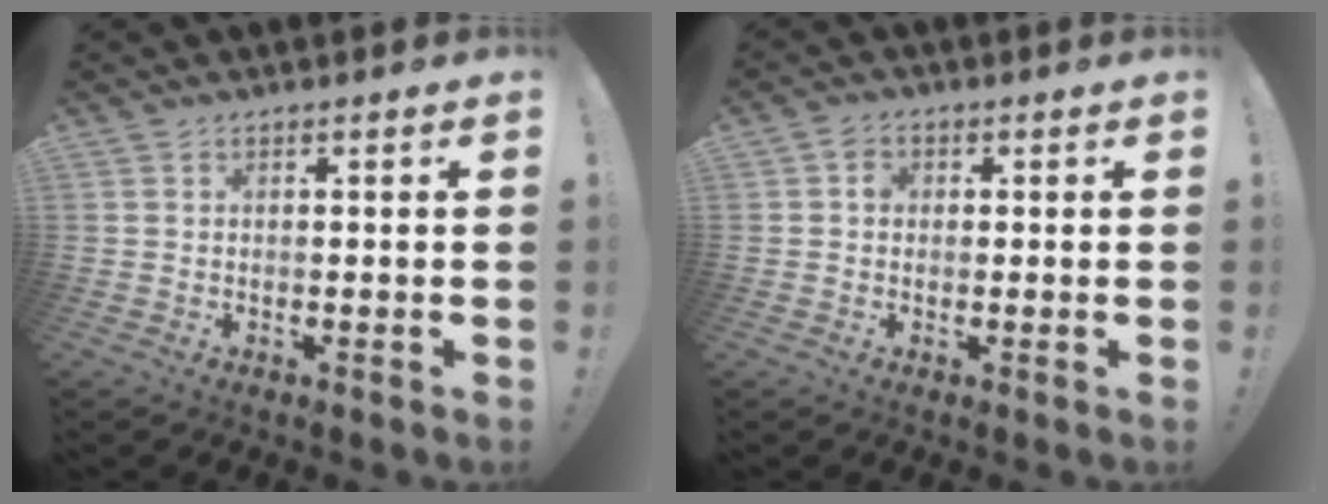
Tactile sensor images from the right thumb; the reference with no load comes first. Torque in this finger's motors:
{"motor_torque": [0.32, 0.20, 0.59, -0.09, -0.04]}